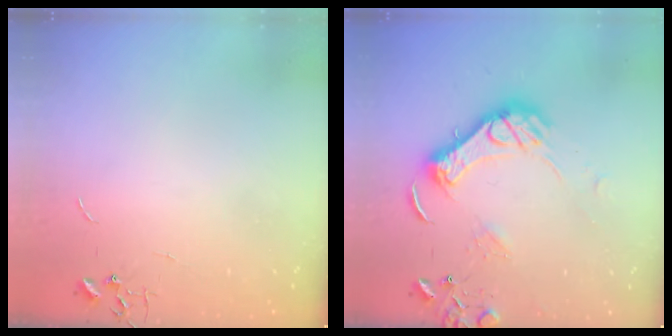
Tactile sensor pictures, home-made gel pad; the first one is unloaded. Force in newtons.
{"total": 14.6, "press": 14.6, "slide": 1.1}